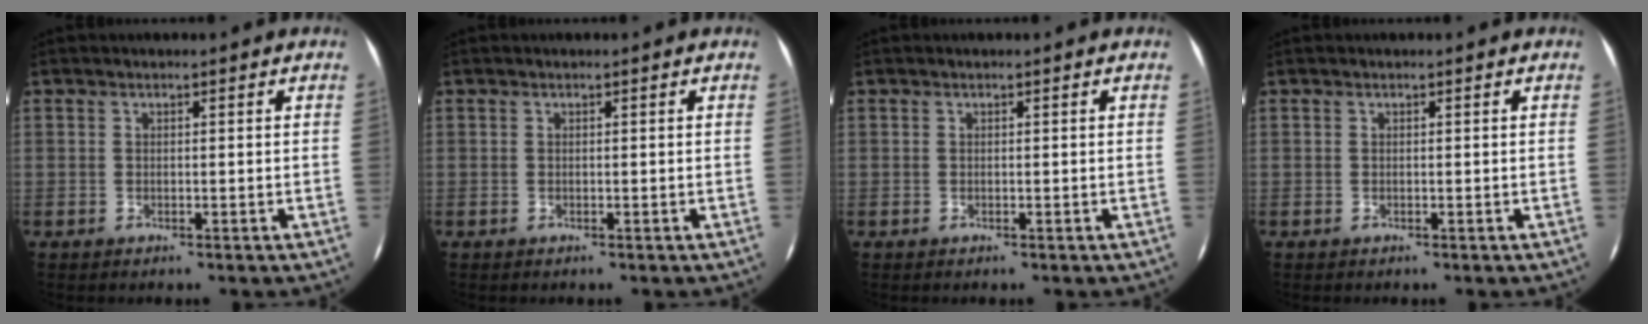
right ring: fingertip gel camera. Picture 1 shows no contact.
{"total": 0.0}
{"total": 0.0}
{"total": 0.0}